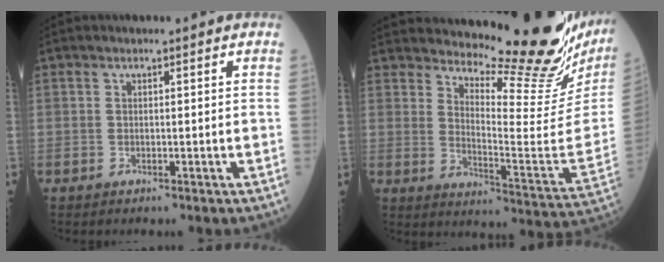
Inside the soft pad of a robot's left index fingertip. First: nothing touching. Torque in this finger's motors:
{"motor_torque": [0.69, -0.72, 0.65, 0.10]}